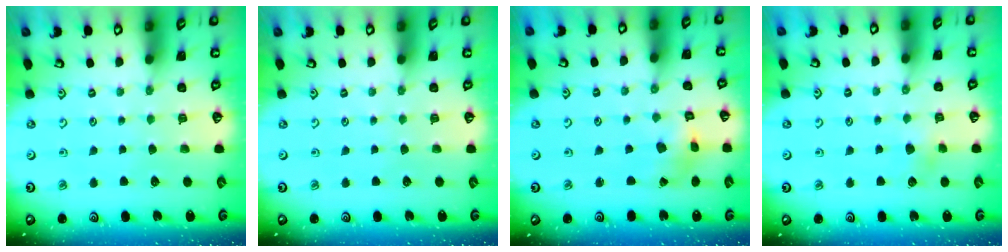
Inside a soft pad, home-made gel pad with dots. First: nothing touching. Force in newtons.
{"total": 0.0}
{"total": 3.8, "press": 3.7, "slide": 0.8}
{"total": 3.1, "press": 3.1, "slide": 0.6}